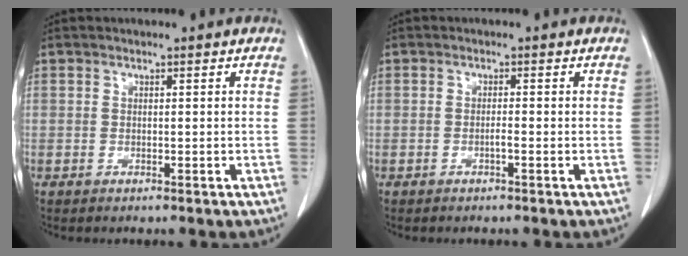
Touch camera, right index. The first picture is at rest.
{"total": 0.8, "force": [-0.4, -0.1, 0.7], "torque": [-0.011, 0.003, -0.006]}